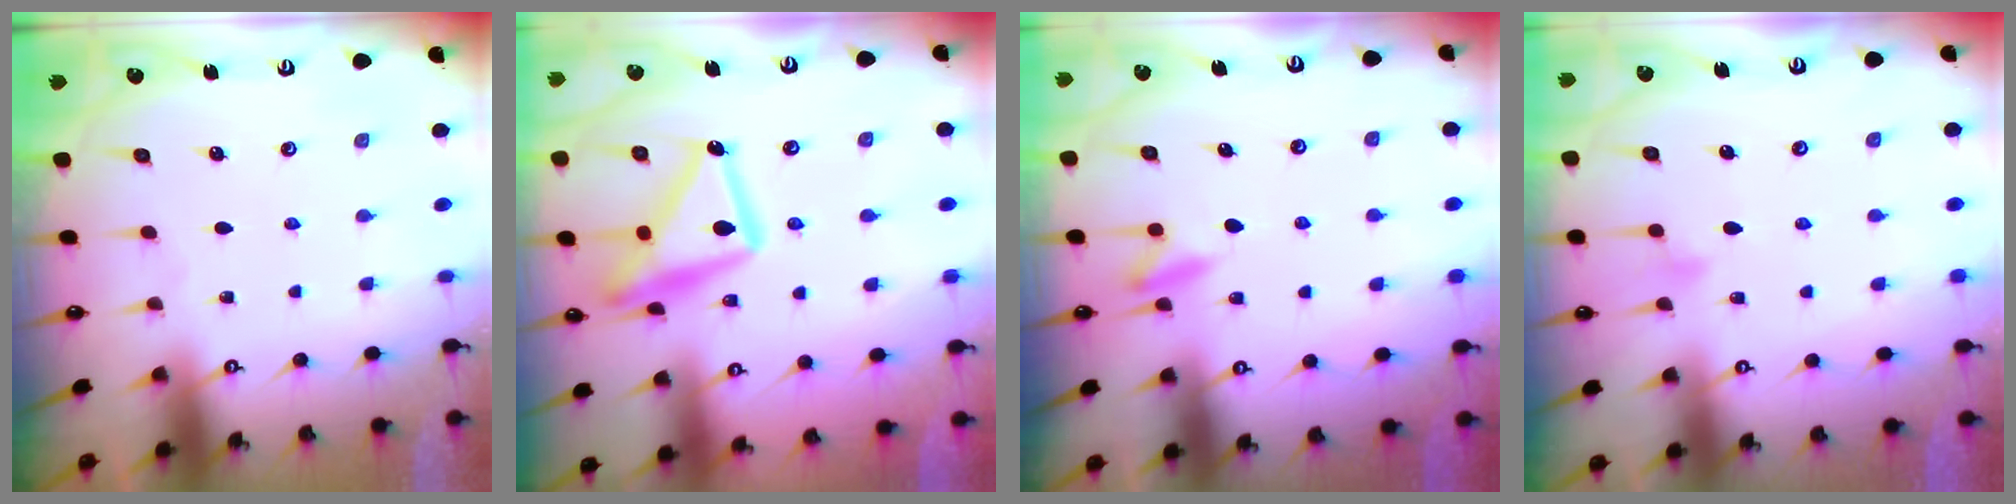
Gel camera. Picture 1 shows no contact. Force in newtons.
{"total": 17.7, "press": 17.6, "slide": 1.1}
{"total": 5.8, "press": 5.7, "slide": 1.3}
{"total": 7.3, "press": 7.3, "slide": 0.4}